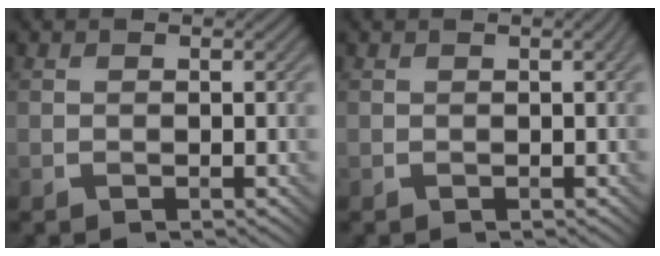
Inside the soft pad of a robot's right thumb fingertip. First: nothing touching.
{"total": 1.0, "force": [0.3, 0.0, 0.9], "torque": [-0.014, 0.006, 0.004]}